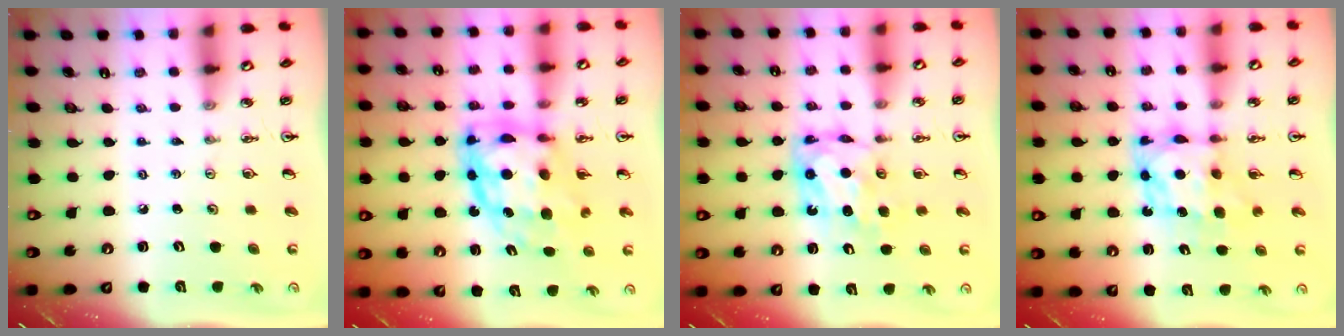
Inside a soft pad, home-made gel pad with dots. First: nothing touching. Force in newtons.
{"total": 12.5, "press": 12.4, "slide": 1.5}
{"total": 7.4, "press": 7.4, "slide": 0.7}
{"total": 7.8, "press": 7.8, "slide": 0.7}